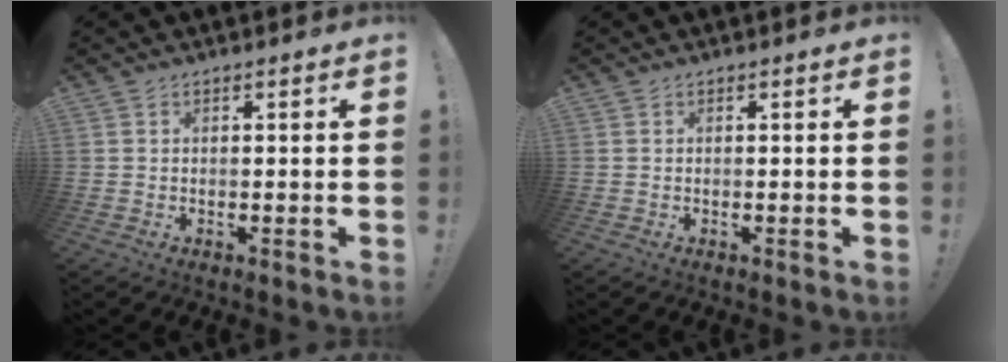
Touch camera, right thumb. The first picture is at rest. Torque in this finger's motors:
{"motor_torque": [0.00, 0.00, 0.00, 0.00, 0.00]}